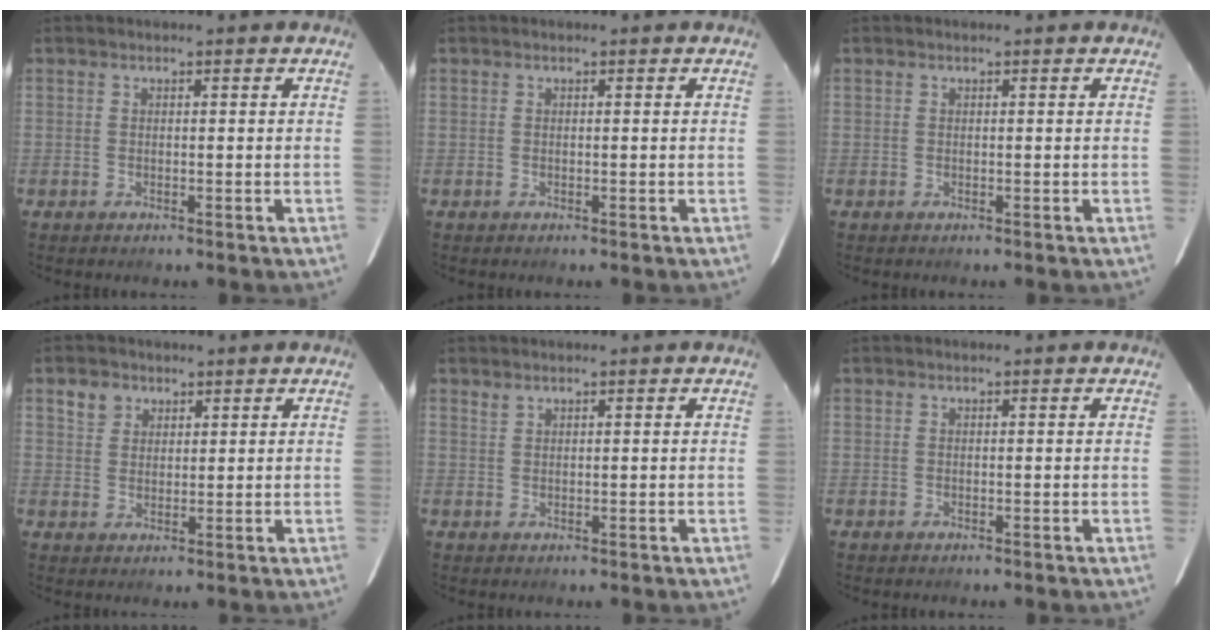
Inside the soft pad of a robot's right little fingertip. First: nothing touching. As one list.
[{"total": 0.0}, {"total": 0.0}, {"total": 3.2, "force": [2.0, 2.4, 0.8], "torque": [-0.018, 0.011, 0.038]}, {"total": 0.7, "force": [0.7, 0.1, 0.1], "torque": [-0.006, 0.001, 0.016]}, {"total": 0.0}]